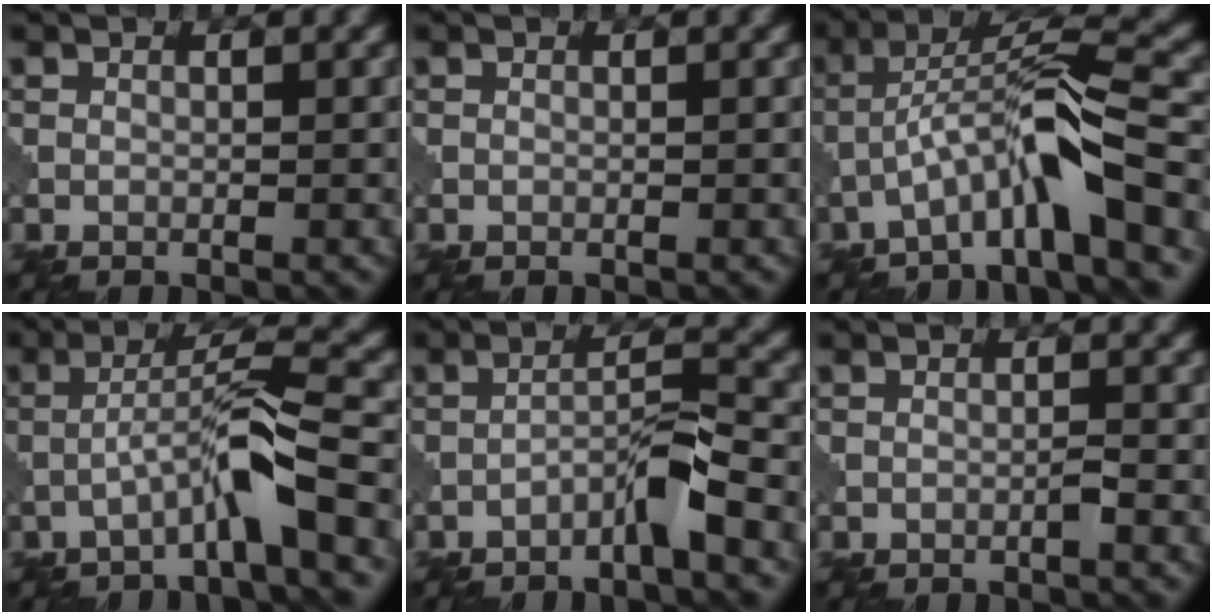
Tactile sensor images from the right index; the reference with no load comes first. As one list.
[{"total": 0.0}, {"total": 7.3, "force": [-3.6, 0.9, 6.3], "torque": [-0.113, 0.023, -0.070]}, {"total": 5.2, "force": [-2.4, 0.2, 4.6], "torque": [-0.080, 0.021, -0.059]}, {"total": 3.3, "force": [-2.2, 0.2, 2.5], "torque": [-0.043, 0.017, -0.045]}, {"total": 0.7, "force": [-0.4, -0.1, 0.5], "torque": [-0.010, 0.003, -0.010]}]